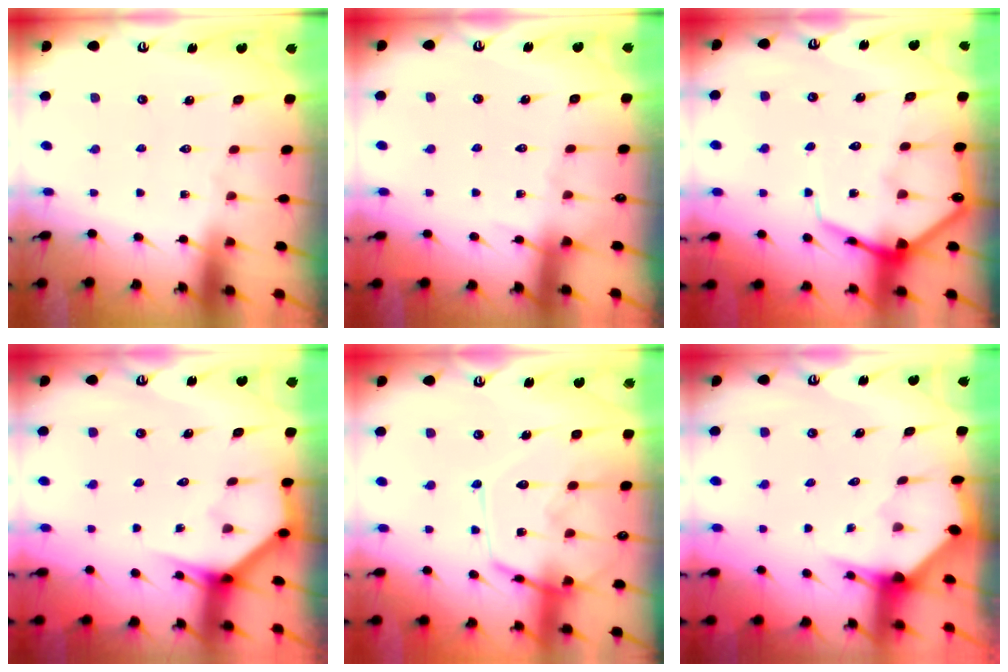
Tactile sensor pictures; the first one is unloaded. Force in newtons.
{"total": 1.9, "press": 1.9, "slide": 0.3}
{"total": 10.3, "press": 10.2, "slide": 0.9}
{"total": 3.8, "press": 3.8, "slide": 0.3}
{"total": 15.7, "press": 15.6, "slide": 1.3}
{"total": 3.3, "press": 3.3, "slide": 0.3}